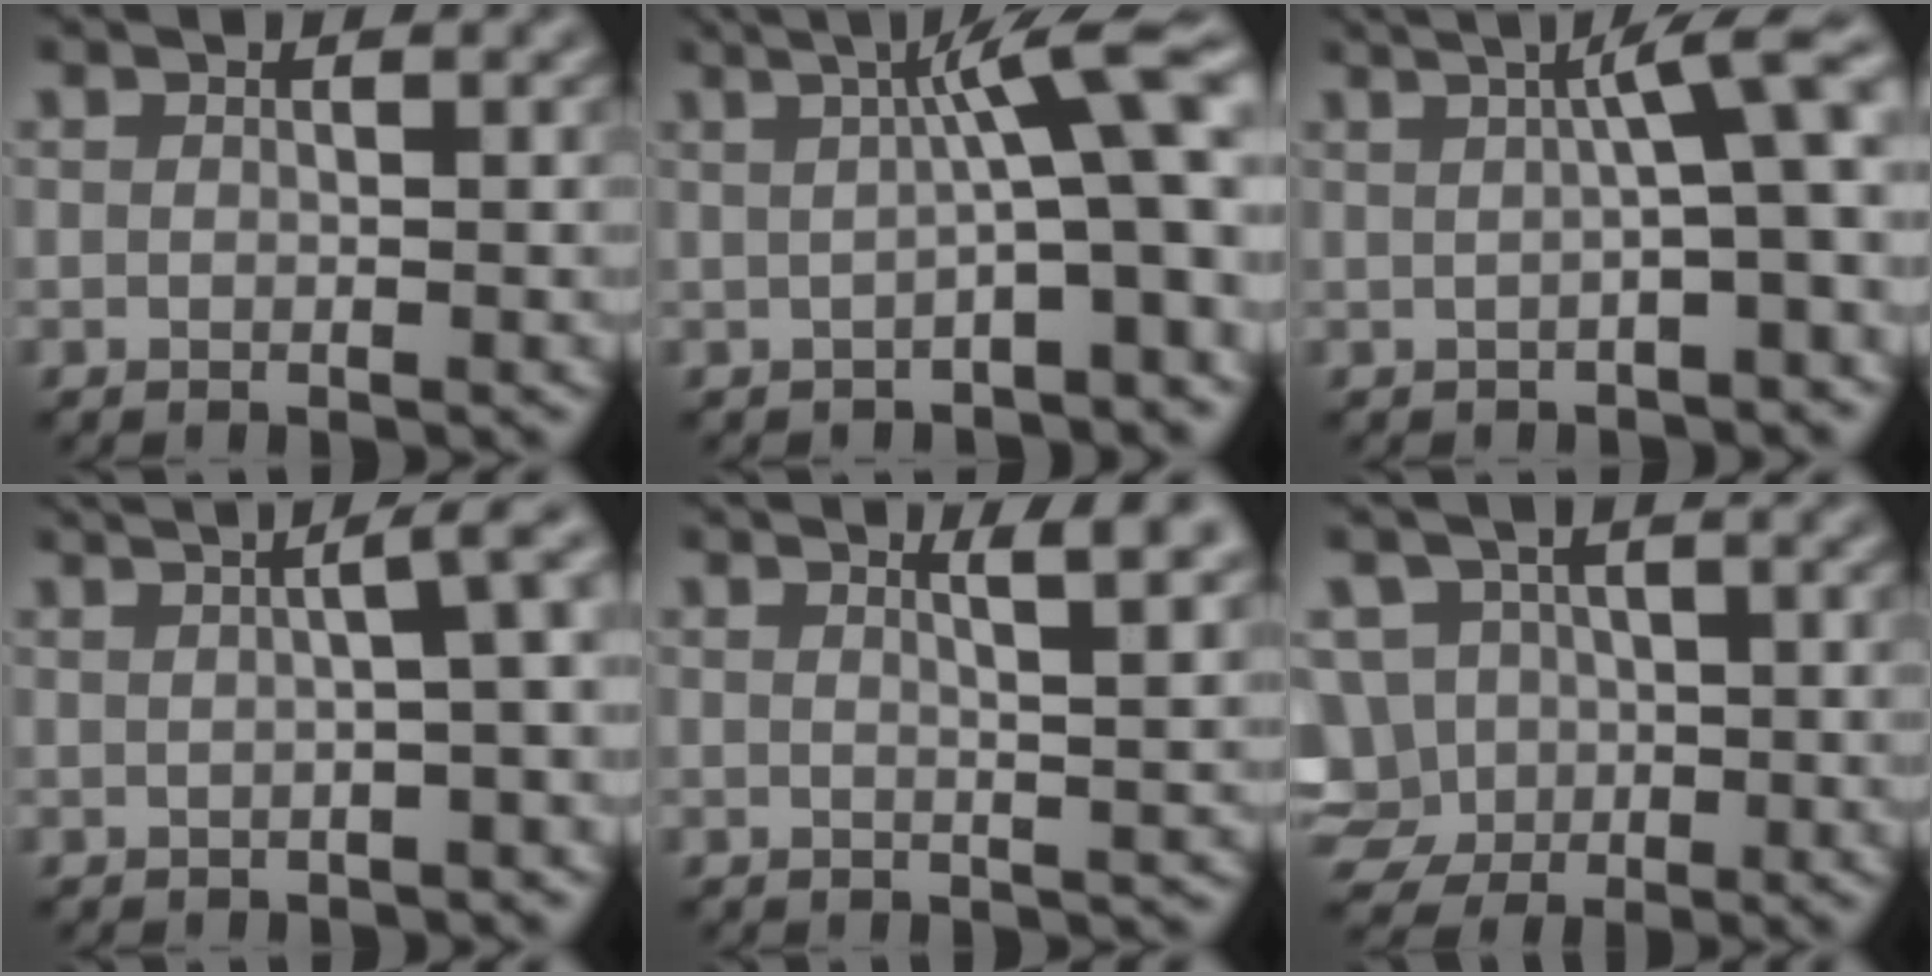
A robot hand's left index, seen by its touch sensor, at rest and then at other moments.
{"total": 9.9, "force": [1.1, 2.3, 9.5], "torque": [-0.101, 0.030, 0.012]}
{"total": 7.5, "force": [1.1, 1.7, 7.2], "torque": [-0.065, 0.024, 0.016]}
{"total": 8.0, "force": [1.9, 3.6, 6.8], "torque": [-0.032, 0.055, 0.003]}
{"total": 3.6, "force": [2.1, 1.0, 2.7], "torque": [-0.020, 0.008, 0.020]}
{"total": 7.6, "force": [-0.4, 6.8, 3.2], "torque": [-0.063, 0.034, -0.040]}